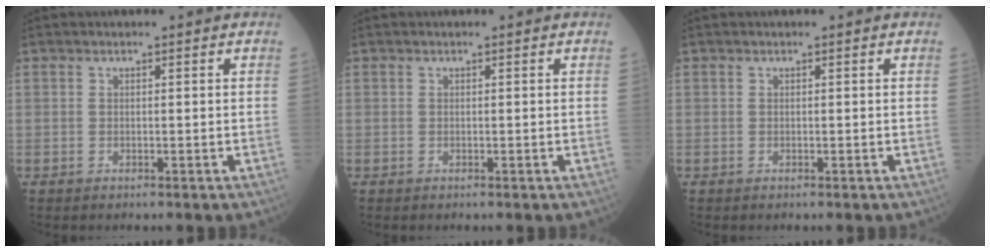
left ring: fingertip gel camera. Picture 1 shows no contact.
{"total": 0.0}
{"total": 0.0}